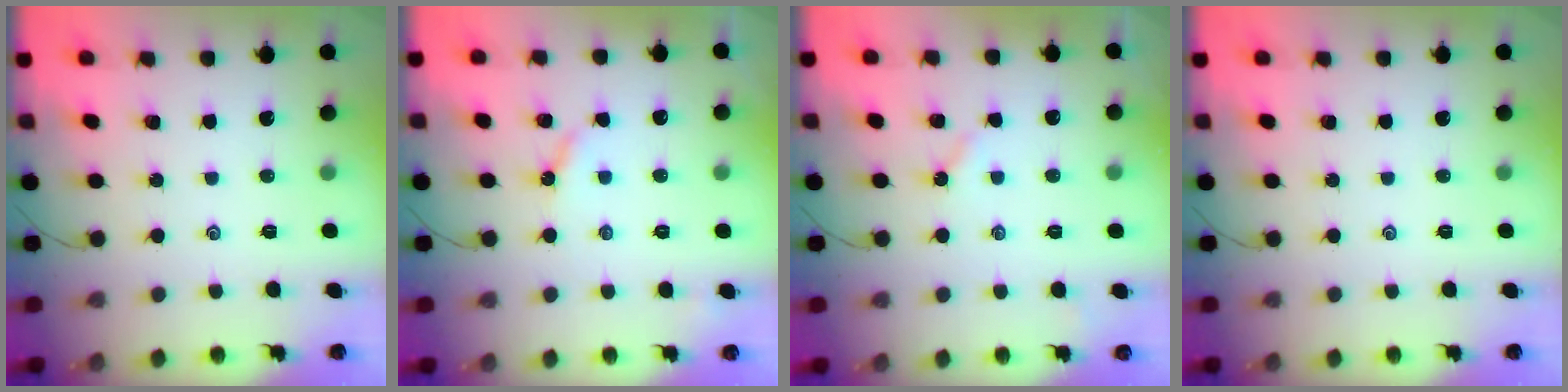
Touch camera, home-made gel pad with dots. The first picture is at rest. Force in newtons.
{"total": 5.2, "press": 5.2, "slide": 0.4}
{"total": 2.2, "press": 2.2, "slide": 0.4}
{"total": 0.0}